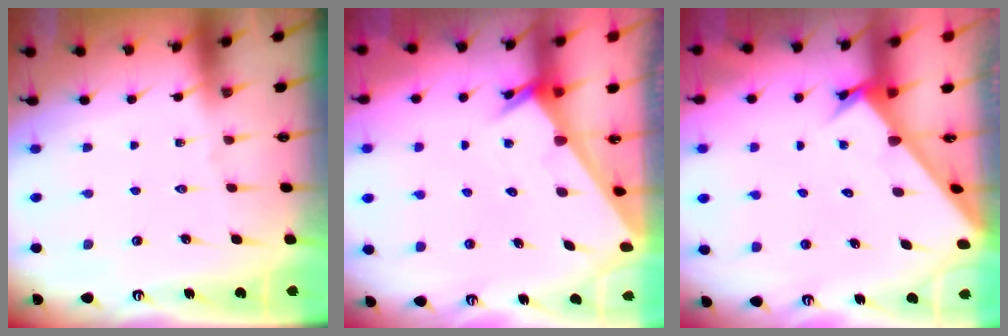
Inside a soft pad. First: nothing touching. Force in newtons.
{"total": 1.8, "press": 1.8, "slide": 0.1}
{"total": 2.6, "press": 2.6, "slide": 0.3}